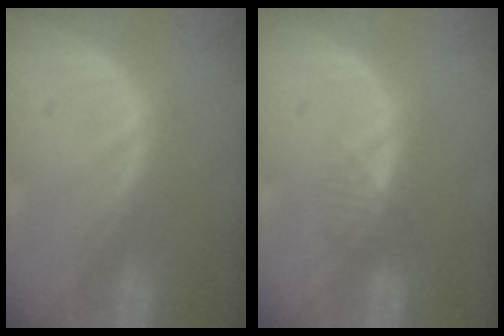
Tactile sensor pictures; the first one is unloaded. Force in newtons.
{"total": 1.9, "press": 1.6, "slide": 1.0}